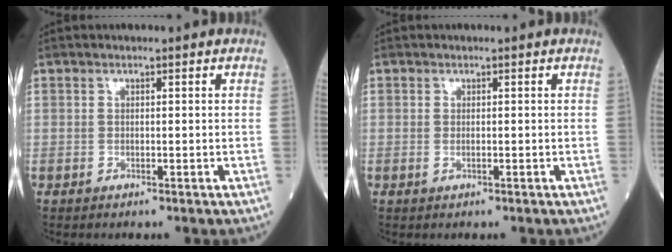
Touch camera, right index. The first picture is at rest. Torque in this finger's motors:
{"motor_torque": [-0.29, 0.09, -0.09, -0.01]}